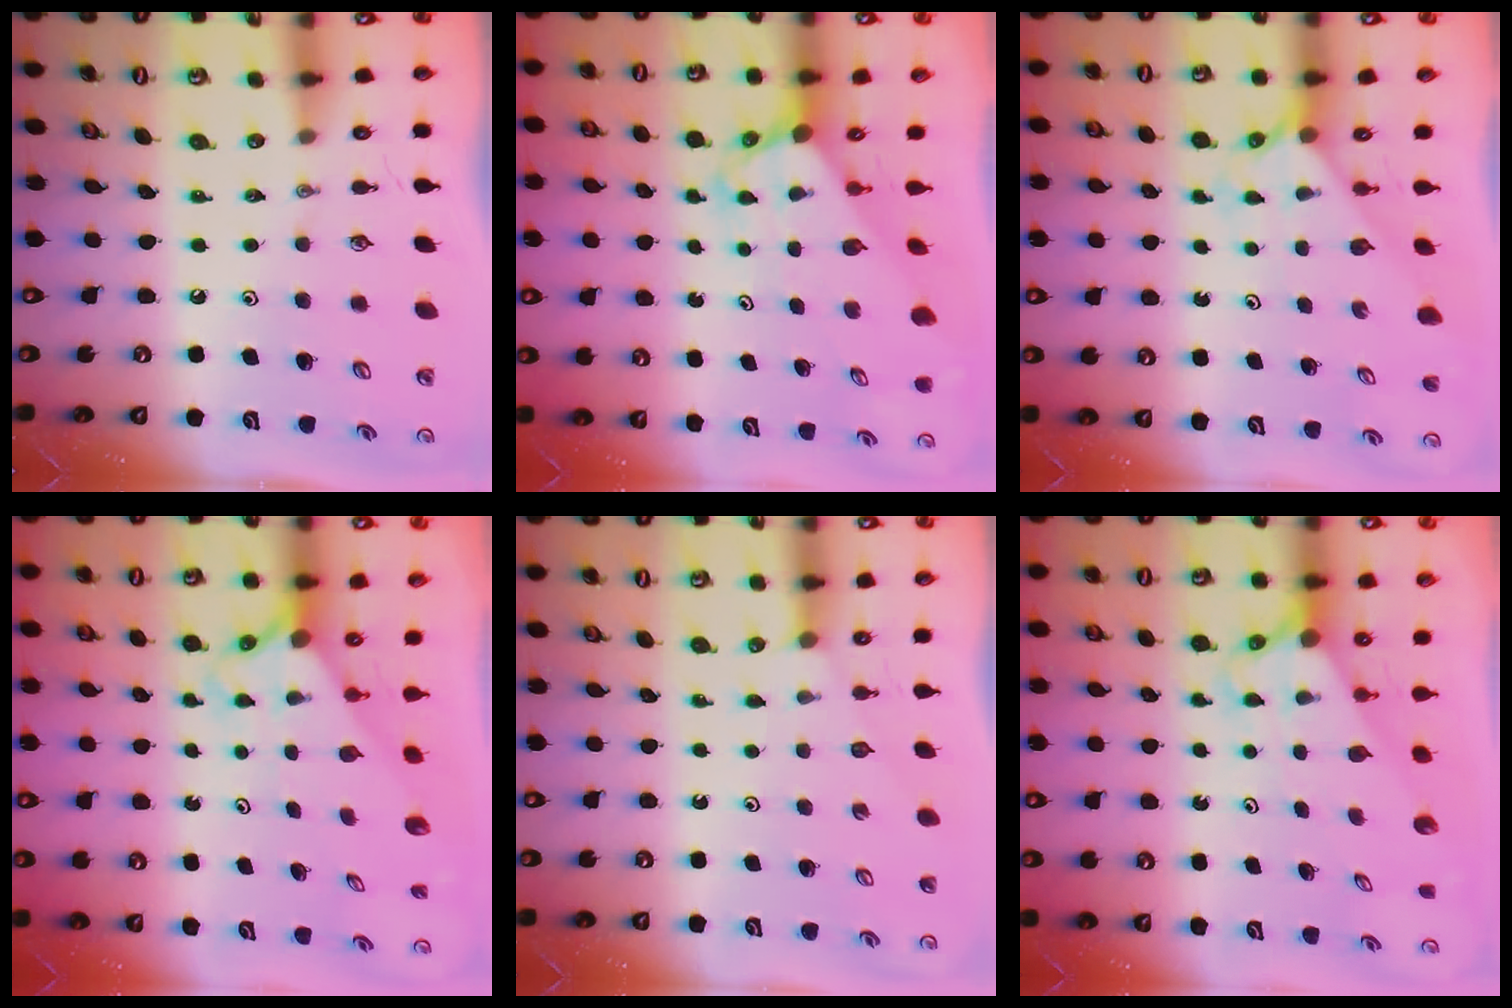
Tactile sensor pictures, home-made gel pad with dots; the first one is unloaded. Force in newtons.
{"total": 3.2, "press": 3.2, "slide": 0.2}
{"total": 2.0, "press": 2.0, "slide": 0.2}
{"total": 2.2, "press": 2.2, "slide": 0.1}
{"total": 1.7, "press": 1.7, "slide": 0.2}
{"total": 2.7, "press": 2.7, "slide": 0.0}